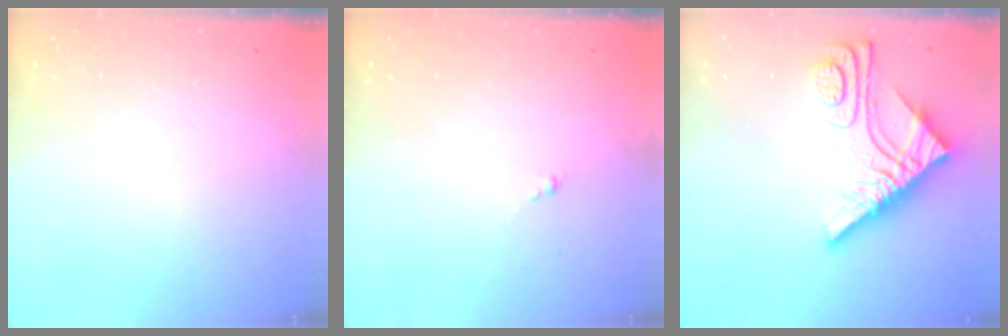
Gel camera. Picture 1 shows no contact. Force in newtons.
{"total": 0.0}
{"total": 12.6, "press": 12.5, "slide": 1.2}